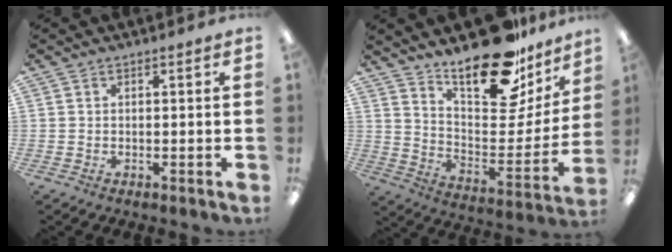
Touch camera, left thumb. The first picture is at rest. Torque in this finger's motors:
{"motor_torque": [0.47, 0.48, 0.77, -1.69, 0.09]}